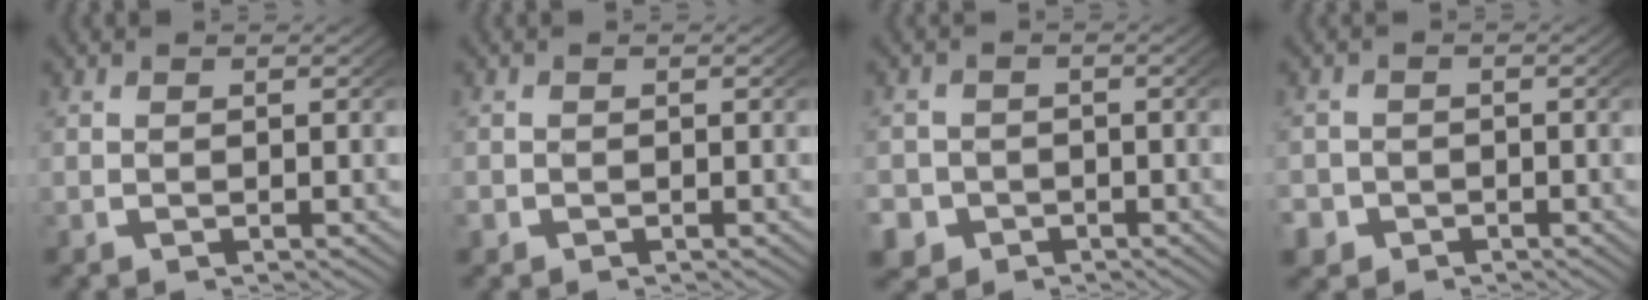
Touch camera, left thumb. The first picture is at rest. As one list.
[{"total": 0.8, "force": [-0.4, 0.7, 0.1], "torque": [-0.007, -0.008, -0.006]}, {"total": 5.3, "force": [-3.0, 4.2, 1.1], "torque": [-0.032, -0.036, -0.041]}, {"total": 3.2, "force": [-2.1, 2.4, 0.2], "torque": [-0.015, -0.025, -0.028]}]